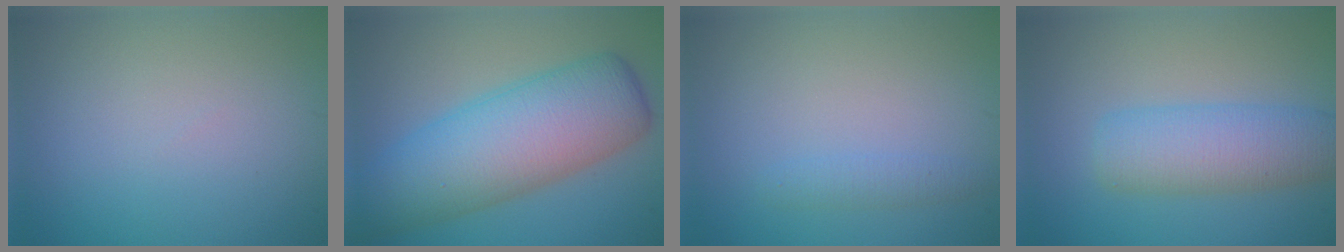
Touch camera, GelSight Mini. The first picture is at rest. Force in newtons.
{"total": 10.2, "press": 10.2, "slide": 0.2}
{"total": 1.3, "press": 1.3, "slide": 0.0}
{"total": 5.6, "press": 5.6, "slide": 0.1}